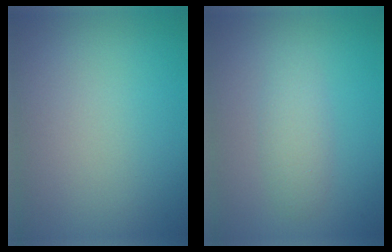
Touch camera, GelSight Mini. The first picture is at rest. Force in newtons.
{"total": 2.0, "press": 2.0, "slide": 0.1}